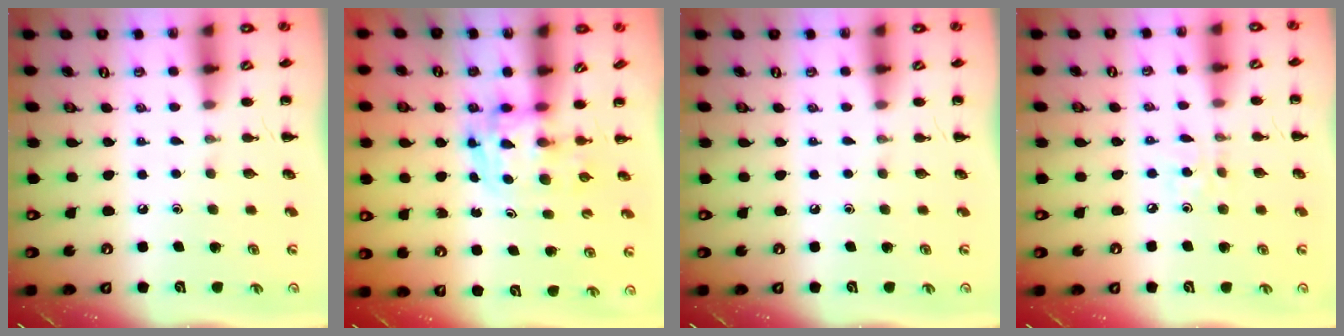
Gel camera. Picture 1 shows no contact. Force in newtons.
{"total": 3.6, "press": 3.5, "slide": 0.6}
{"total": 0.0}
{"total": 2.2, "press": 2.1, "slide": 0.6}